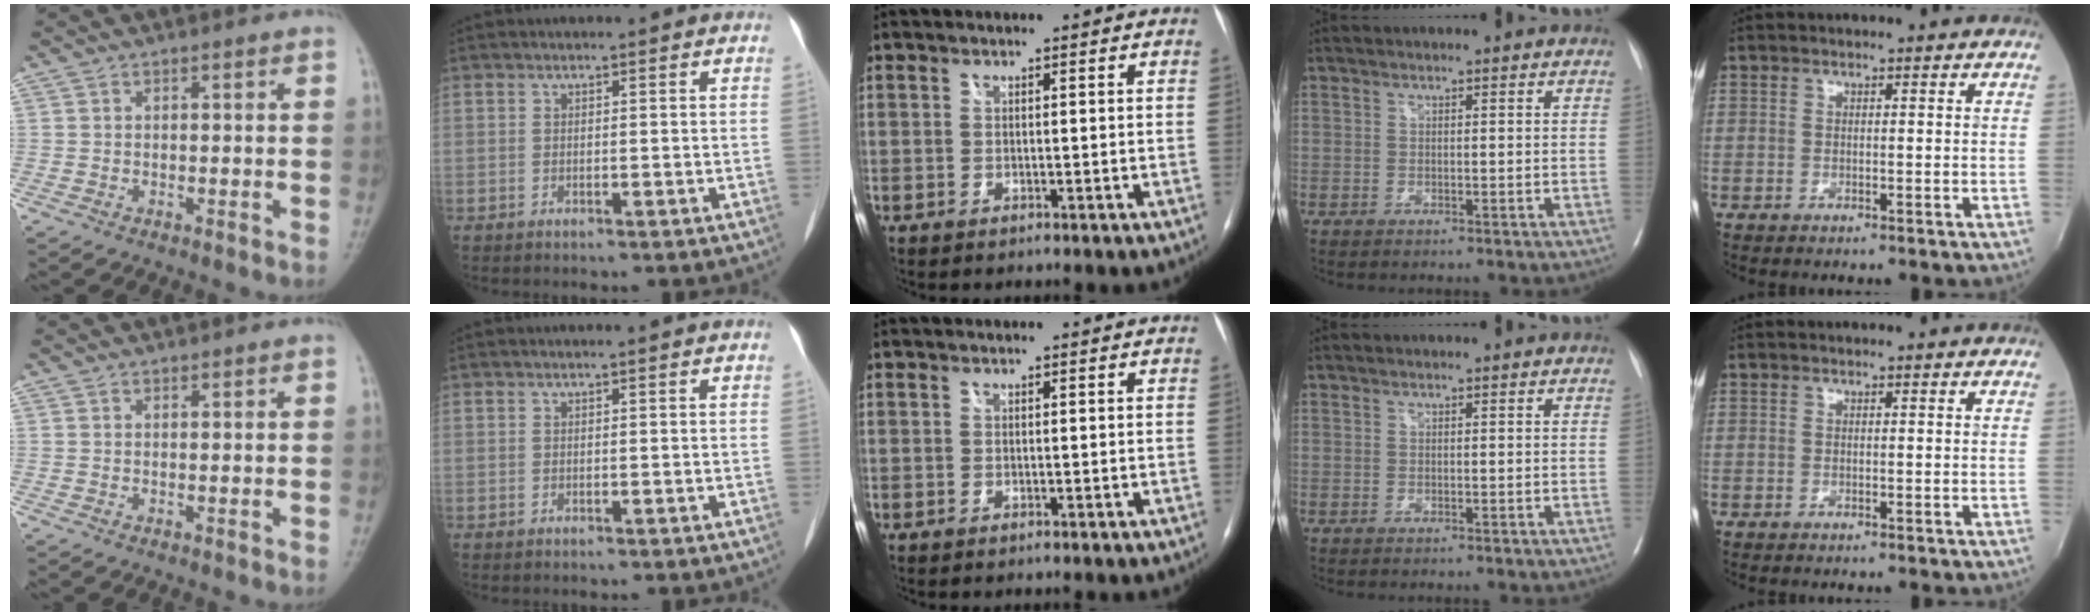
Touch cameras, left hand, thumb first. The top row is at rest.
{}